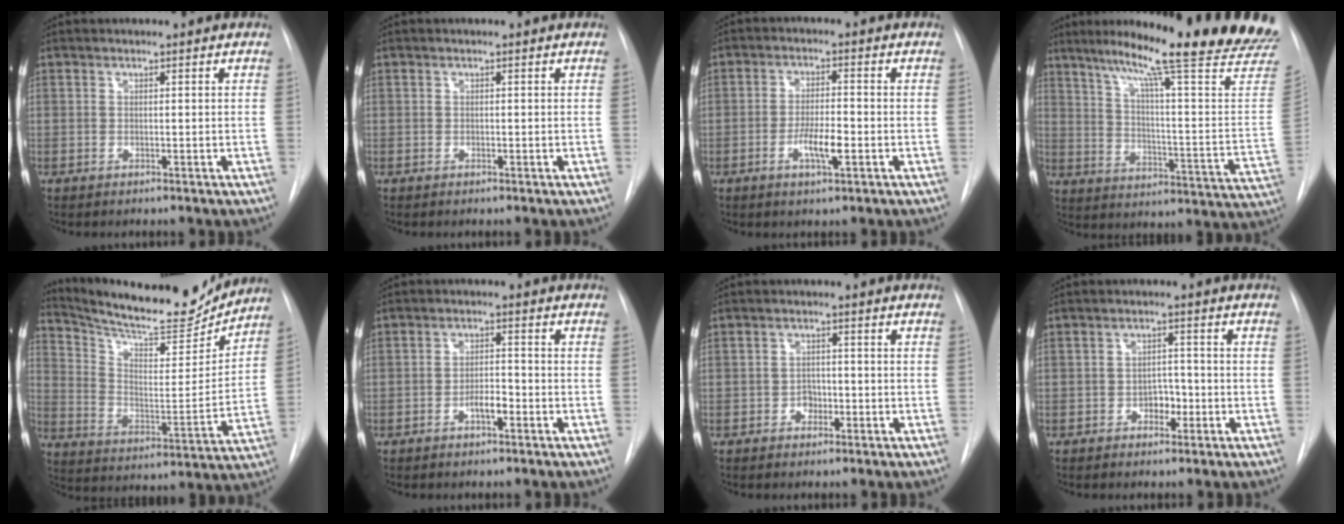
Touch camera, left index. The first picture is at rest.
{"total": 1.2, "force": [-1.2, 0.0, -0.1], "torque": [0.004, -0.005, -0.019]}
{"total": 5.3, "force": [-2.9, 0.9, 4.3], "torque": [-0.081, -0.007, -0.046]}
{"total": 26.2, "force": [20.6, -0.9, 16.1], "torque": [-0.220, -0.075, 0.269]}
{"total": 17.6, "force": [16.4, 2.3, 5.9], "torque": [-0.109, -0.039, 0.250]}
{"total": 3.6, "force": [-2.7, 1.0, 2.2], "torque": [-0.035, -0.002, -0.044]}
{"total": 2.7, "force": [-2.0, 1.6, 0.8], "torque": [-0.005, 0.002, -0.030]}
{"total": 3.4, "force": [-2.3, 1.8, 1.6], "torque": [-0.015, 0.002, -0.035]}